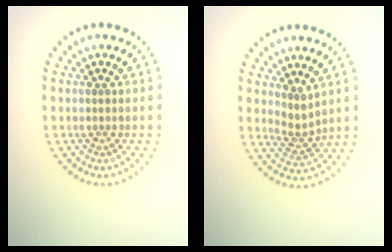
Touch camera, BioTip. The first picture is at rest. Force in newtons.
{"total": 2.1, "press": 1.5, "slide": 1.5}